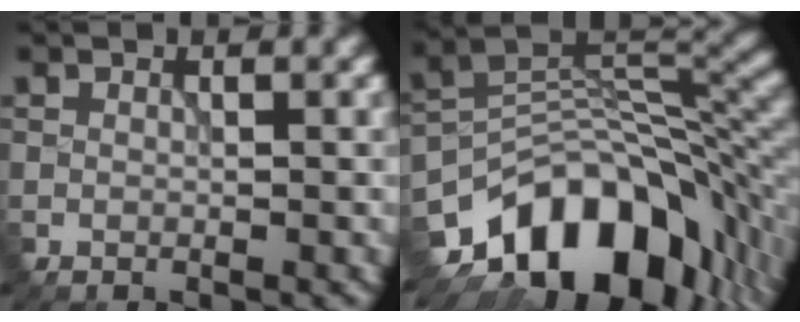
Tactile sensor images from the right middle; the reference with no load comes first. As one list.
[{"total": 13.3, "force": [-7.8, 7.2, 7.9], "torque": [-0.122, 0.006, -0.137]}]